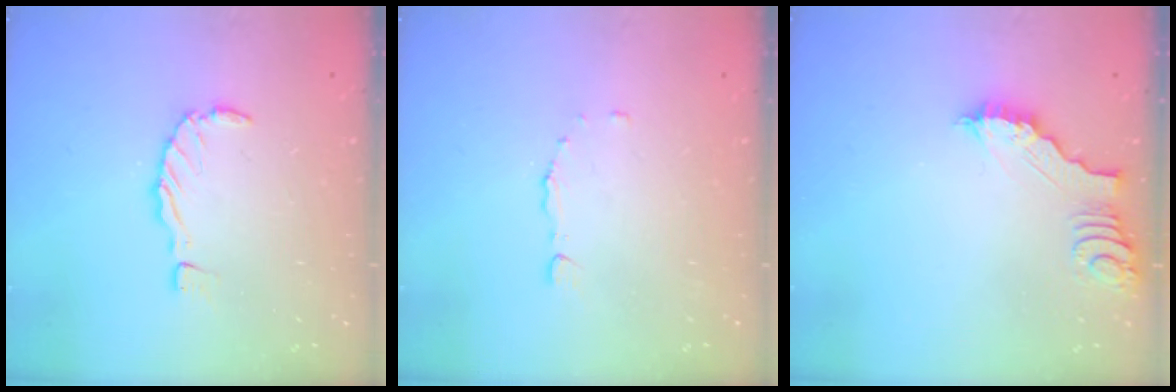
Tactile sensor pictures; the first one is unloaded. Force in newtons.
{"total": 3.0, "press": 2.9, "slide": 0.7}
{"total": 3.0, "press": 3.0, "slide": 0.2}